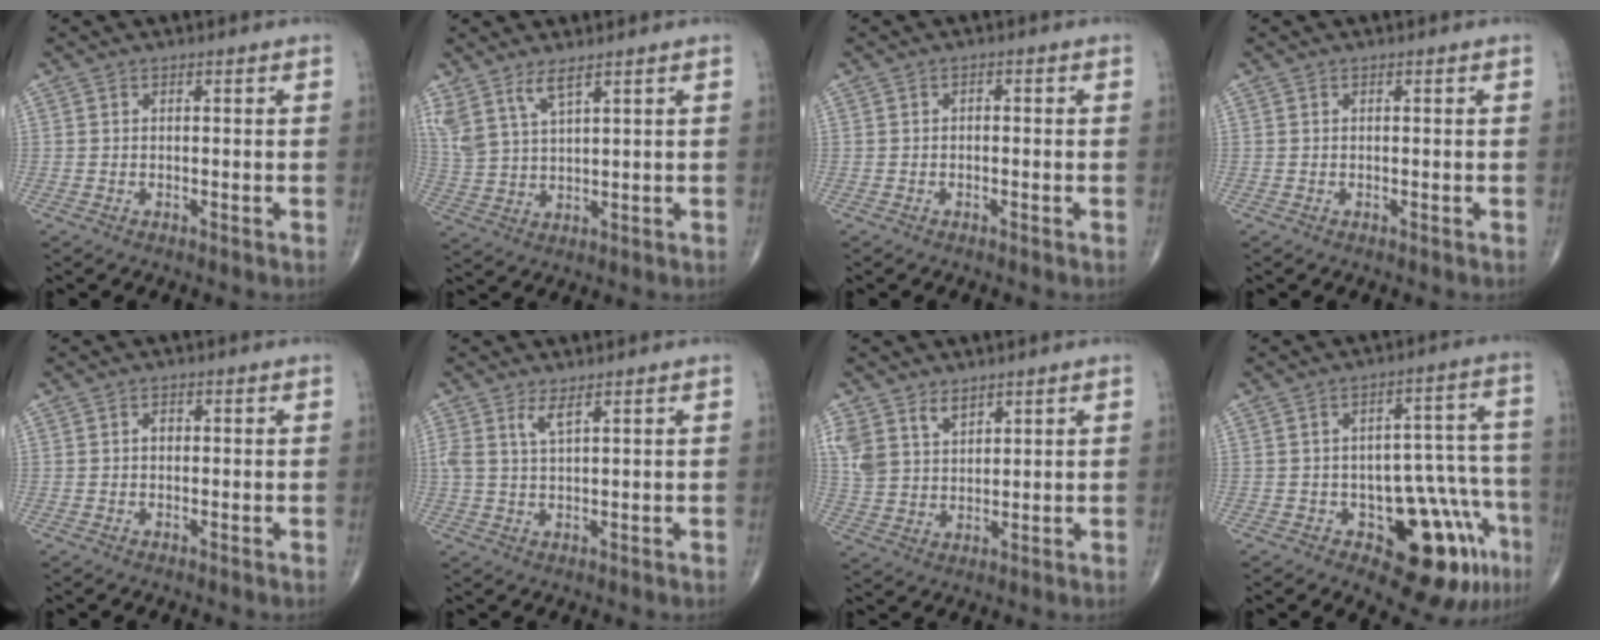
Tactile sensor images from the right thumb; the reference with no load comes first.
{"total": 6.7, "force": [4.7, 1.9, 4.5], "torque": [-0.102, -0.018, 0.105]}
{"total": 0.8, "force": [-0.2, 0.5, 0.5], "torque": [-0.003, 0.004, -0.008]}
{"total": 0.0}
{"total": 1.1, "force": [0.0, 0.8, 0.7], "torque": [-0.006, 0.003, -0.003]}
{"total": 2.8, "force": [1.6, 0.5, 2.3], "torque": [-0.053, -0.007, 0.038]}
{"total": 6.8, "force": [4.4, 4.1, 3.2], "torque": [-0.050, -0.020, 0.096]}
{"total": 16.0, "force": [-7.7, 7.0, 12.1], "torque": [-0.101, 0.058, -0.091]}